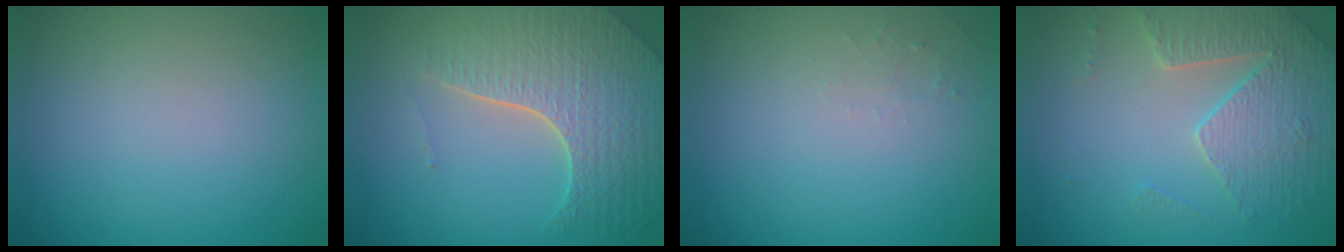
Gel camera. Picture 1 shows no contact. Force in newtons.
{"total": 7.7, "press": 5.6, "slide": 5.3}
{"total": 0.8, "press": 0.8, "slide": 0.3}
{"total": 3.9, "press": 3.8, "slide": 0.8}